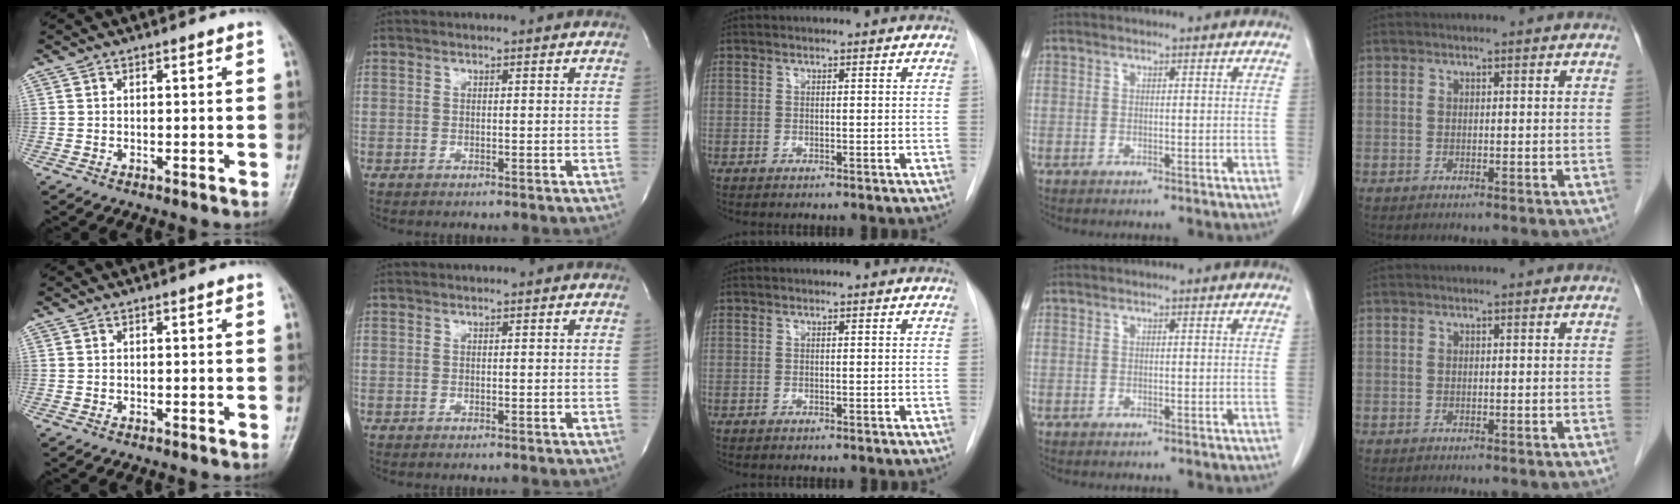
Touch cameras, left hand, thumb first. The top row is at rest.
{}